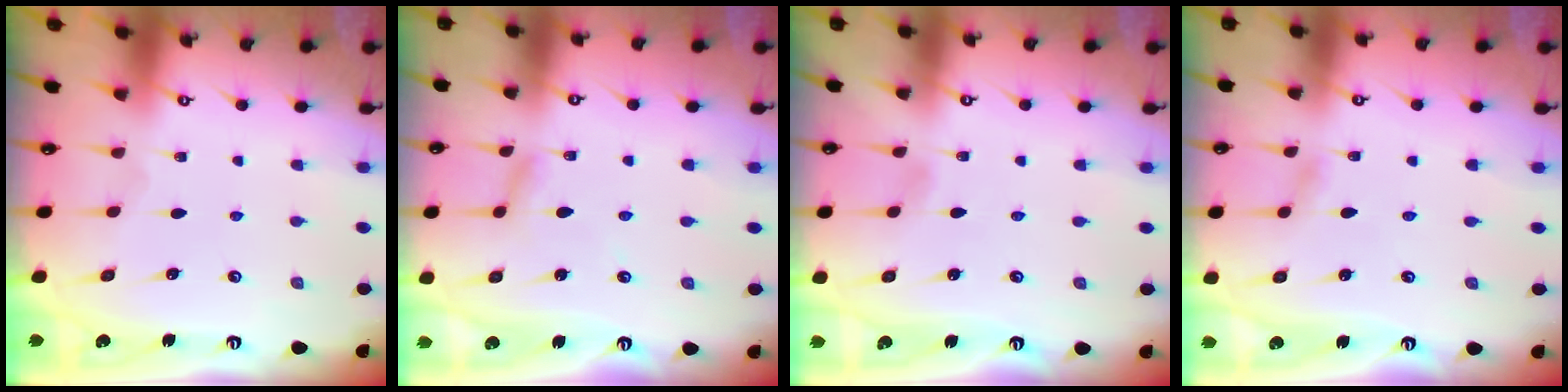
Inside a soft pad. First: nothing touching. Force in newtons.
{"total": 3.6, "press": 3.6, "slide": 0.2}
{"total": 1.8, "press": 1.7, "slide": 0.2}
{"total": 1.9, "press": 1.8, "slide": 0.2}